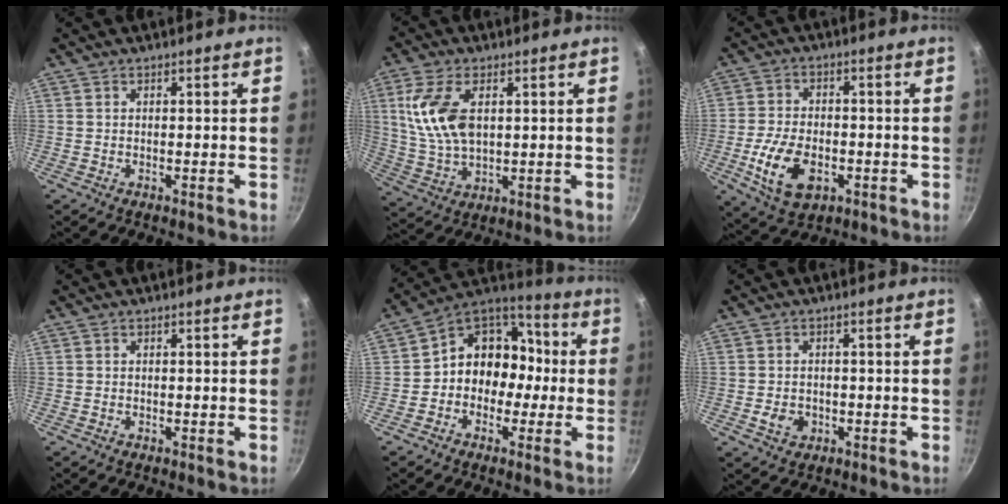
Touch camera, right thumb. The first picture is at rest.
{"total": 12.2, "force": [2.9, 6.9, 9.6], "torque": [-0.185, -0.010, 0.064]}
{"total": 11.5, "force": [-3.6, 6.9, 8.5], "torque": [-0.152, 0.011, -0.060]}
{"total": 0.0}
{"total": 12.9, "force": [-1.7, 11.0, 6.4], "torque": [-0.041, 0.056, -0.046]}
{"total": 3.7, "force": [-1.0, 2.9, 1.9], "torque": [-0.026, 0.008, -0.013]}